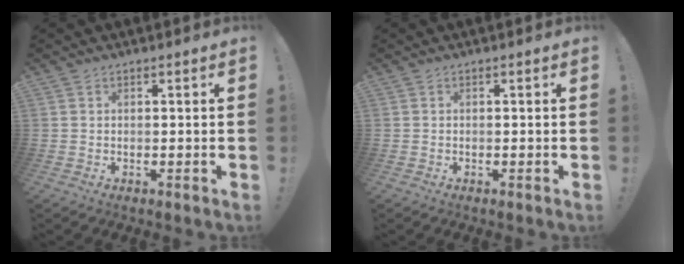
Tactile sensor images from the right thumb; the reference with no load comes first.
{"total": 0.0}